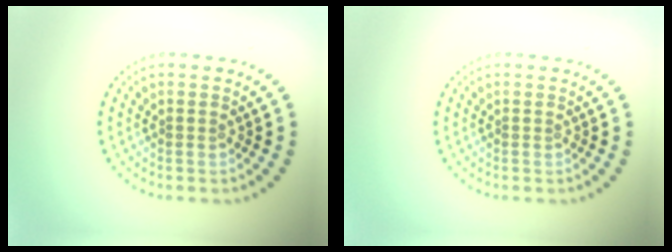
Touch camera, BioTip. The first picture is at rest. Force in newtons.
{"total": 0.0}